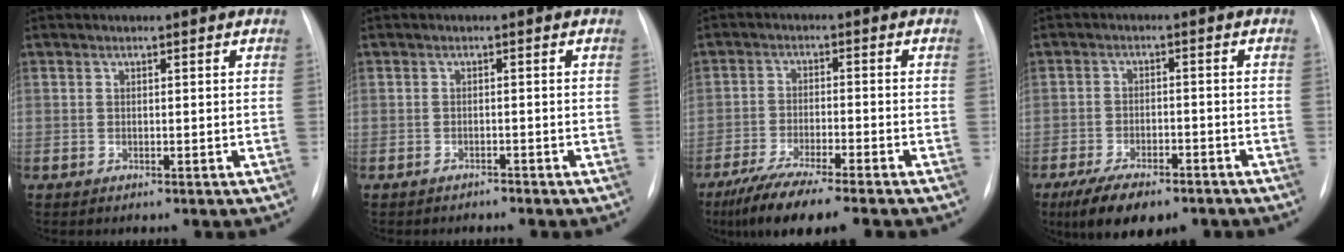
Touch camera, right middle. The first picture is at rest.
{"total": 0.9, "force": [-0.8, 0.2, -0.1], "torque": [-0.004, -0.001, -0.017]}
{"total": 10.2, "force": [-7.9, 0.1, 6.4], "torque": [-0.111, -0.033, -0.131]}
{"total": 10.2, "force": [-7.4, 3.6, 6.0], "torque": [-0.101, -0.015, -0.112]}